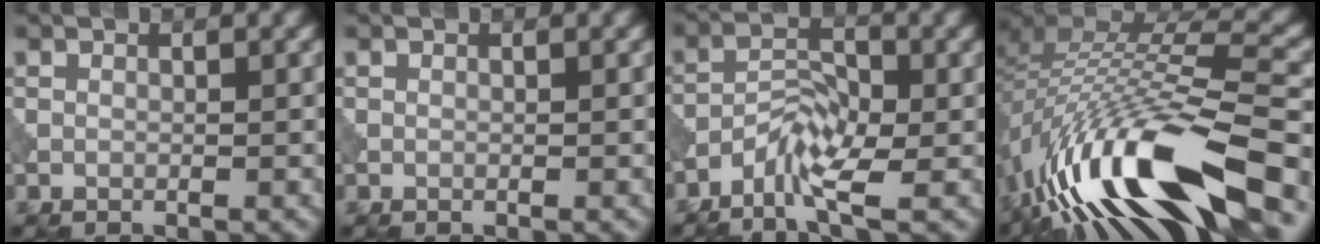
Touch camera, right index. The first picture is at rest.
{"total": 0.0}
{"total": 3.9, "force": [-2.6, 1.1, 2.7], "torque": [-0.051, 0.004, -0.055]}
{"total": 15.6, "force": [-7.6, 5.2, 12.5], "torque": [-0.240, 0.026, -0.135]}